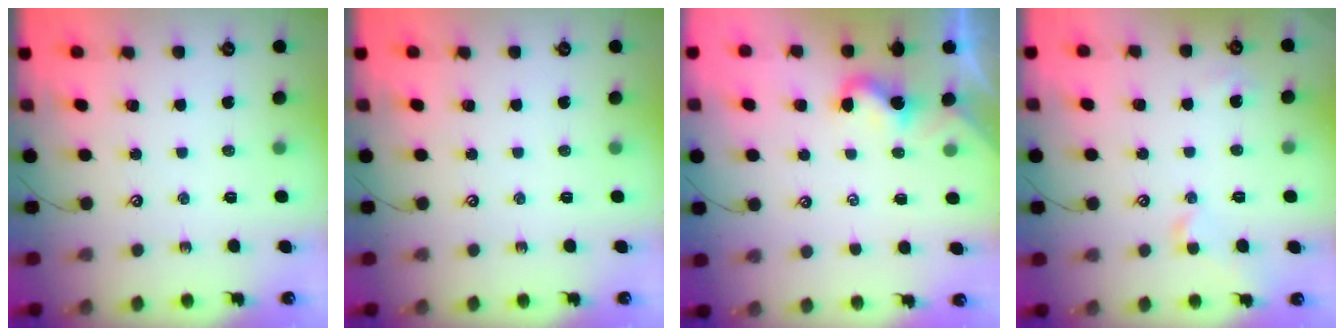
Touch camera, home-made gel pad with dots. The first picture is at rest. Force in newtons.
{"total": 0.0}
{"total": 2.1, "press": 2.0, "slide": 0.4}
{"total": 1.7, "press": 1.6, "slide": 0.6}